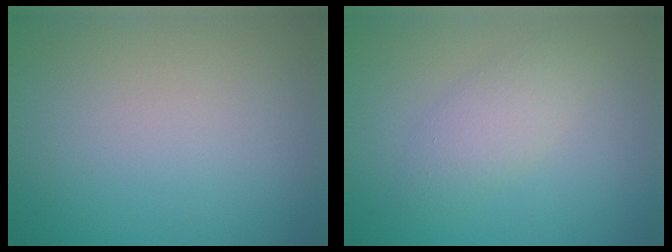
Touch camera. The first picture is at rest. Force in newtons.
{"total": 2.7, "press": 2.7, "slide": 0.2}